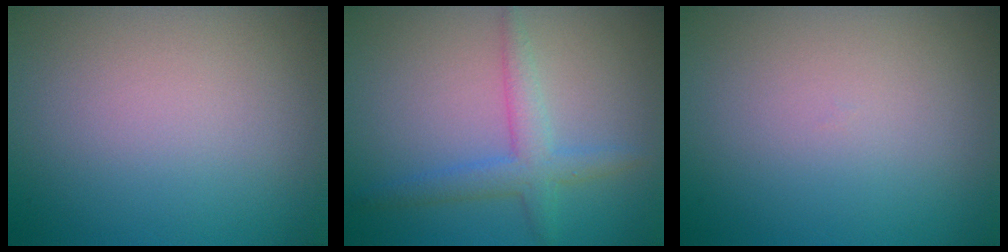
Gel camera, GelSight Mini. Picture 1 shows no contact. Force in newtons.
{"total": 3.0, "press": 3.0, "slide": 0.2}
{"total": 0.0}